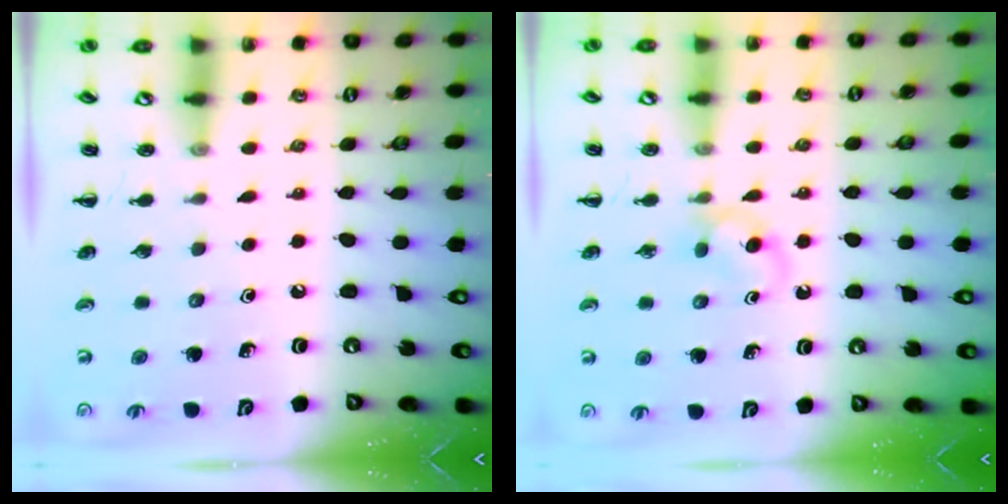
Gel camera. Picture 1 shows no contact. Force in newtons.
{"total": 2.7, "press": 2.4, "slide": 1.2}